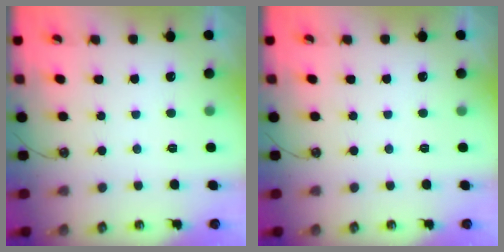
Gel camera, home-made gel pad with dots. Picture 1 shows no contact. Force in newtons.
{"total": 0.0}